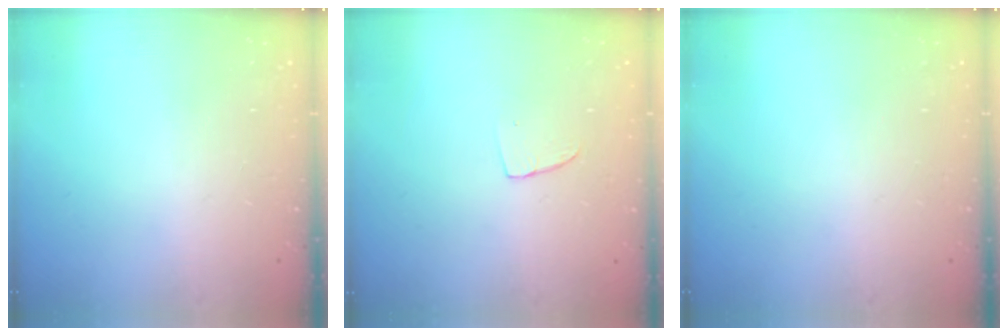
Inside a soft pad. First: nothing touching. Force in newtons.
{"total": 2.9, "press": 2.9, "slide": 0.2}
{"total": 0.0}